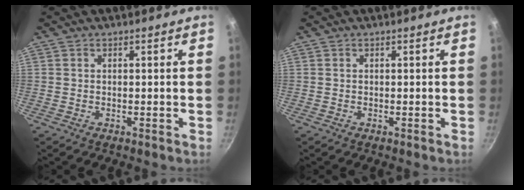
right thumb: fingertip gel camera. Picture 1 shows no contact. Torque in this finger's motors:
{"motor_torque": [-0.09, 0.08, -0.10, 0.09, 0.00]}